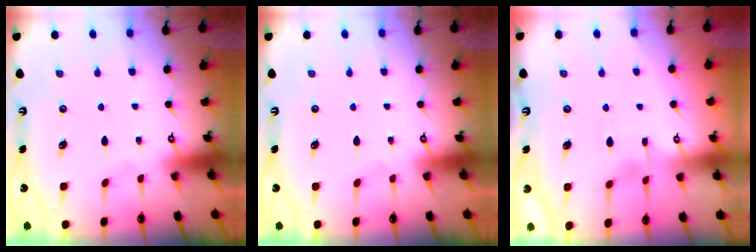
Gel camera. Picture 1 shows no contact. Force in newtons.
{"total": 0.0}
{"total": 3.6, "press": 3.6, "slide": 0.4}